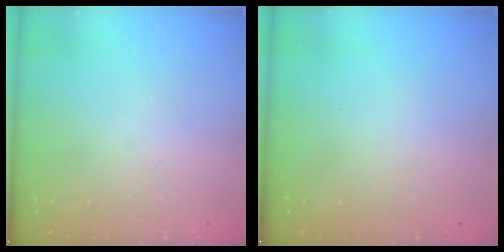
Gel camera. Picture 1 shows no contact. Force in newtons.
{"total": 0.0}